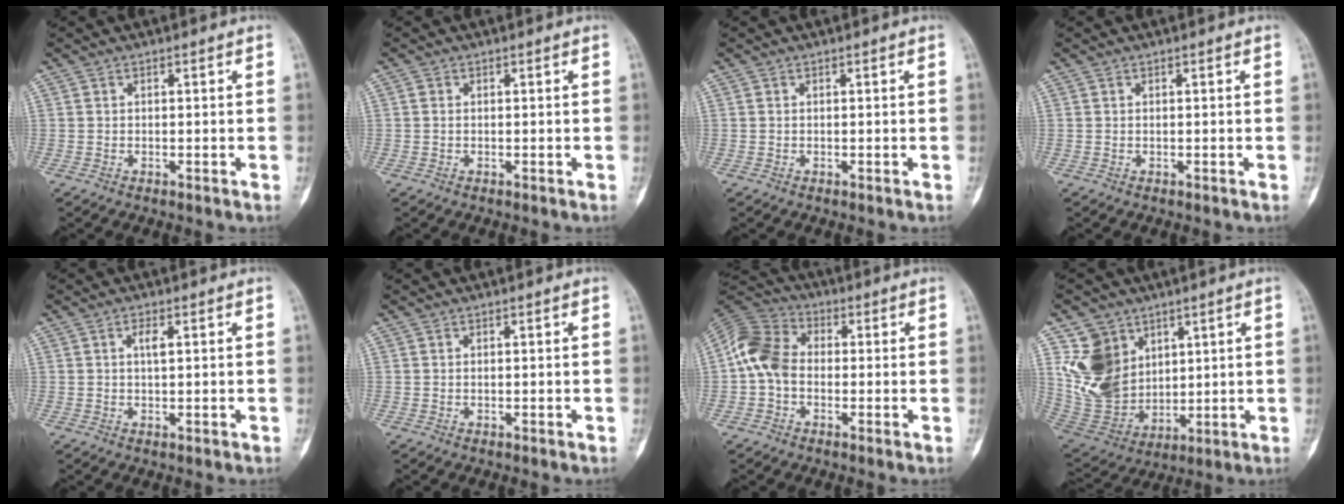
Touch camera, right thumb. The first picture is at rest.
{"total": 0.8, "force": [0.1, 0.6, 0.5], "torque": [-0.009, 0.001, 0.002]}
{"total": 0.0}
{"total": 0.0}
{"total": 2.1, "force": [0.5, 0.6, 1.9], "torque": [-0.034, 0.000, 0.009]}
{"total": 0.0}
{"total": 10.1, "force": [-0.7, 7.6, 6.6], "torque": [-0.120, 0.028, -0.029]}
{"total": 14.5, "force": [6.1, 11.3, 6.7], "torque": [-0.099, -0.033, 0.142]}